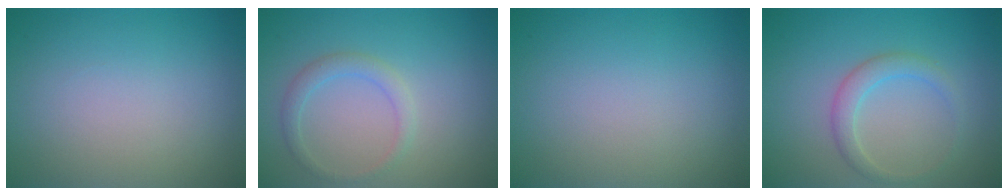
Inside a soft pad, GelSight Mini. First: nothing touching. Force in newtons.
{"total": 1.7, "press": 1.7, "slide": 0.2}
{"total": 0.0}
{"total": 2.1, "press": 2.1, "slide": 0.1}